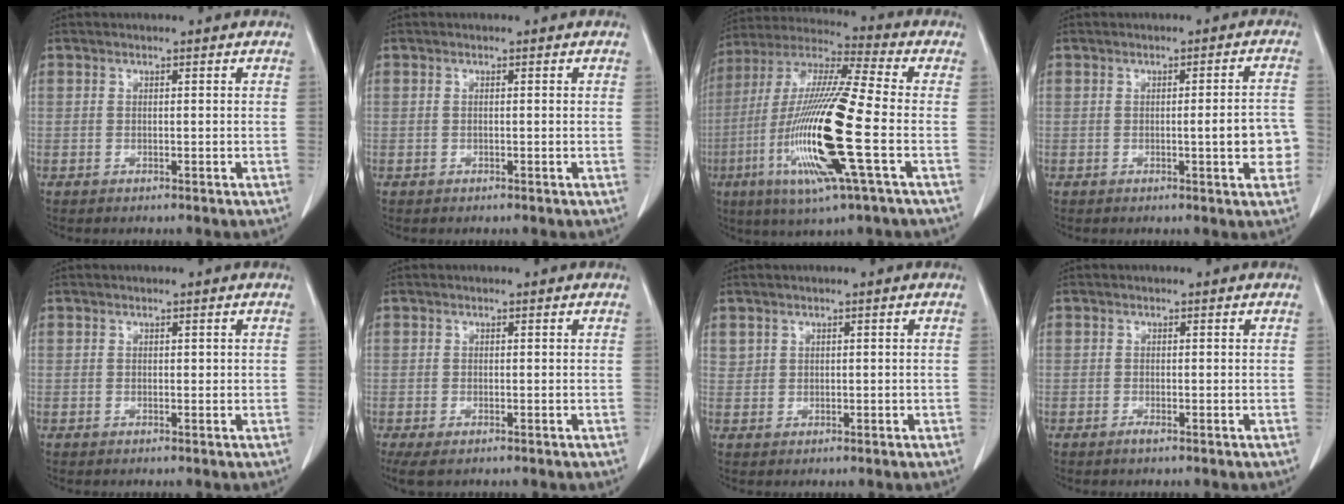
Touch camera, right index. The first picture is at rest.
{"total": 0.0}
{"total": 19.8, "force": [-5.4, 0.6, 19.0], "torque": [-0.408, -0.024, -0.108]}
{"total": 5.3, "force": [-1.2, 0.8, 5.1], "torque": [-0.059, 0.008, -0.015]}
{"total": 0.6, "force": [0.2, 0.4, 0.4], "torque": [-0.001, 0.002, 0.004]}
{"total": 2.8, "force": [-1.8, 1.0, 1.9], "torque": [-0.037, -0.010, -0.028]}
{"total": 1.1, "force": [0.6, 0.9, 0.1], "torque": [0.007, 0.005, 0.011]}
{"total": 0.6, "force": [-0.4, 0.0, 0.4], "torque": [-0.008, -0.001, -0.008]}